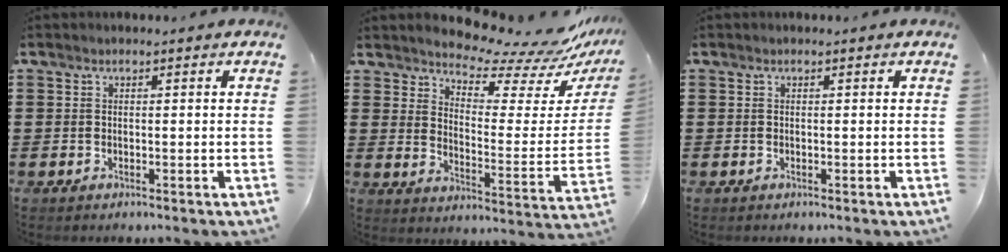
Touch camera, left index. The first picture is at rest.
{"total": 8.2, "force": [7.8, 1.0, 2.4], "torque": [-0.061, -0.067, 0.135]}
{"total": 0.0}